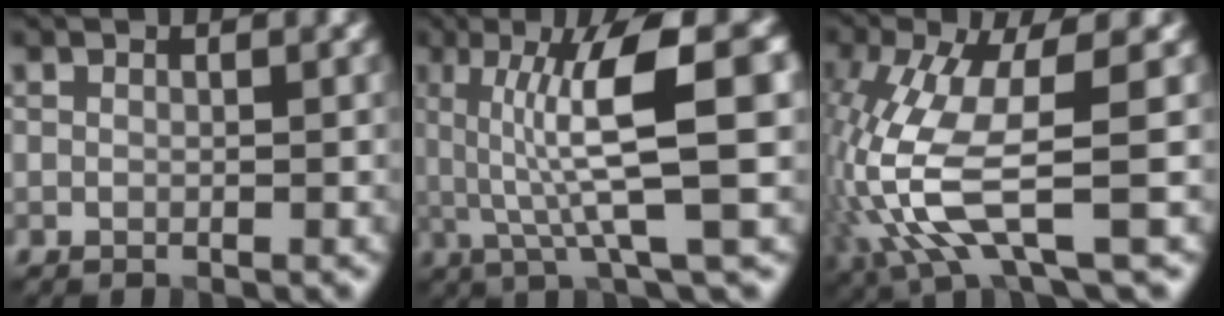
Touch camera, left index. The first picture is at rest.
{"total": 8.8, "force": [0.9, 1.7, 8.5], "torque": [-0.138, 0.004, 0.019]}
{"total": 8.5, "force": [-2.1, 2.2, 8.0], "torque": [-0.195, -0.006, -0.040]}